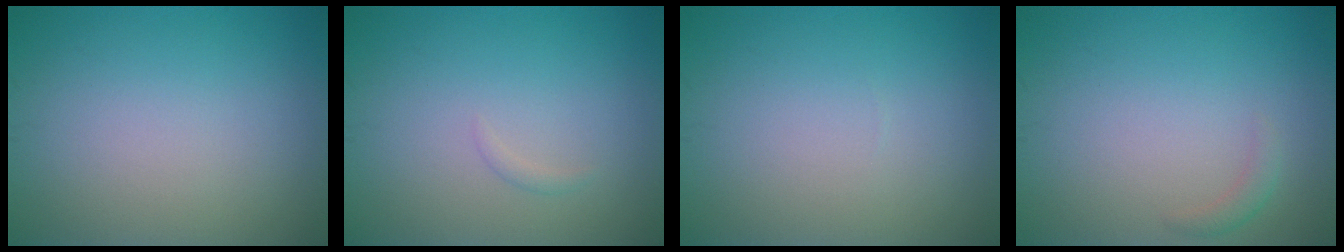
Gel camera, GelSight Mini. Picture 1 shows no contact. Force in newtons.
{"total": 0.5, "press": 0.5, "slide": 0.0}
{"total": 0.0}
{"total": 1.0, "press": 1.0, "slide": 0.1}